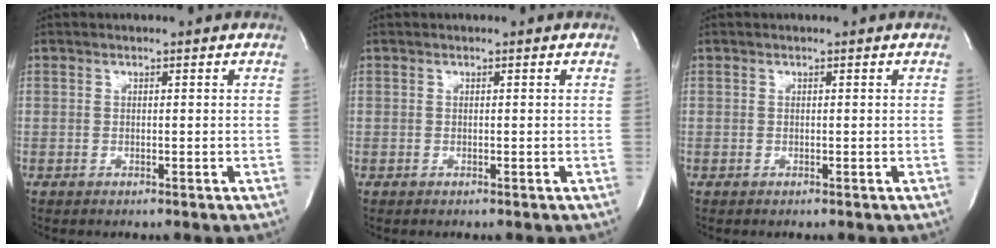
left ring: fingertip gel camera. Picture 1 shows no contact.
{"total": 0.0}
{"total": 0.0}